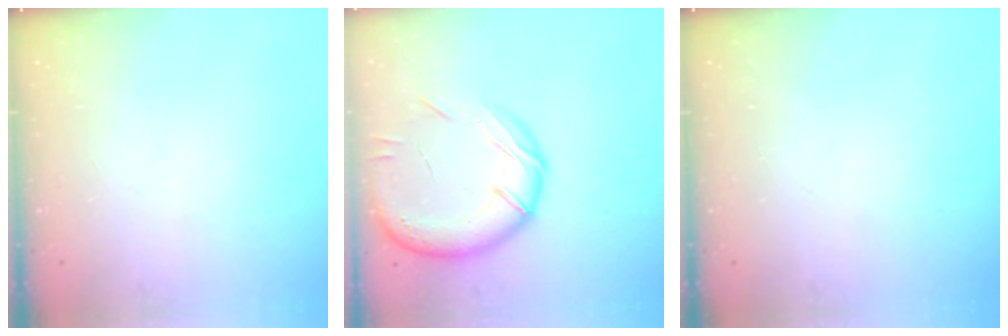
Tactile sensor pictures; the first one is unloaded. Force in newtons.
{"total": 17.7, "press": 17.4, "slide": 3.2}
{"total": 0.0}